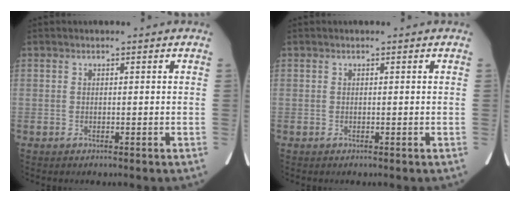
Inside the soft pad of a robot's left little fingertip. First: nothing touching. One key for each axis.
{"total": 0.0}